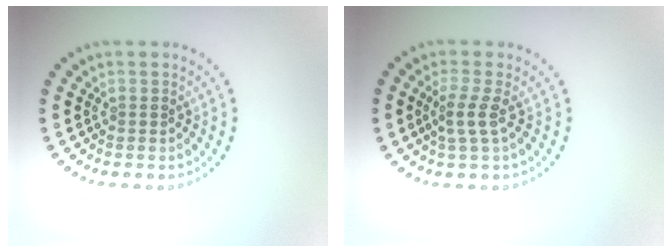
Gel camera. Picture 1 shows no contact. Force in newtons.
{"total": 2.1, "press": 1.5, "slide": 1.4}